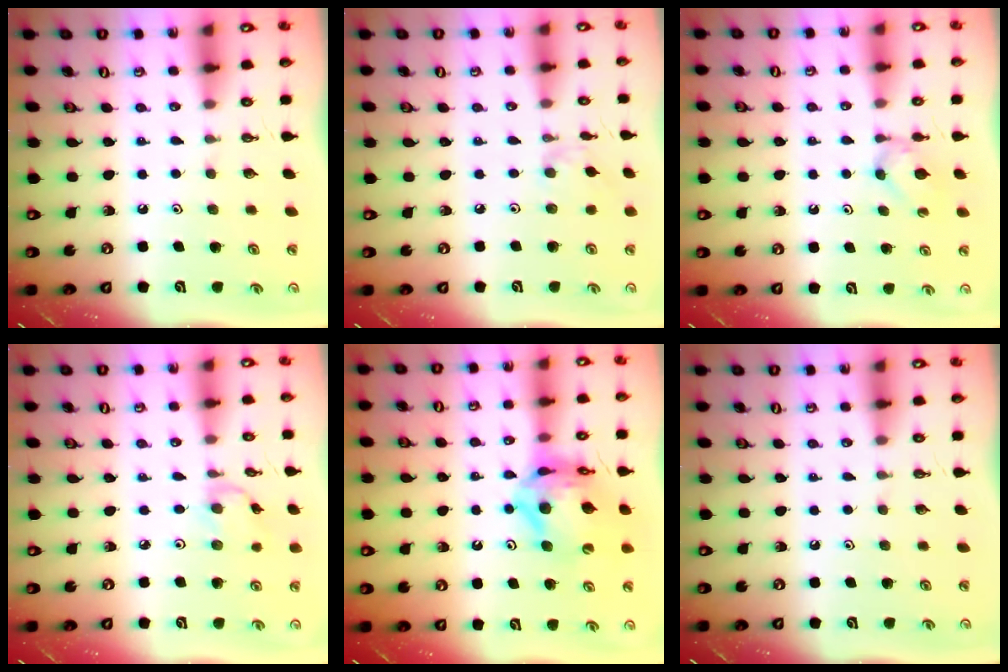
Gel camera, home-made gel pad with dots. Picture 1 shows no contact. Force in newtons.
{"total": 2.1, "press": 2.1, "slide": 0.4}
{"total": 3.0, "press": 2.9, "slide": 0.5}
{"total": 2.6, "press": 2.6, "slide": 0.2}
{"total": 13.2, "press": 13.2, "slide": 1.2}
{"total": 0.0}